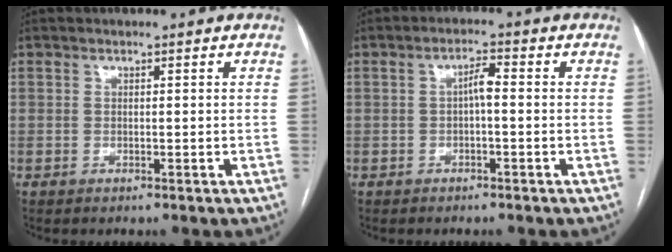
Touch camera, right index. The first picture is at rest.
{"total": 2.6, "force": [-0.2, 0.6, 2.5], "torque": [-0.043, 0.009, -0.003]}